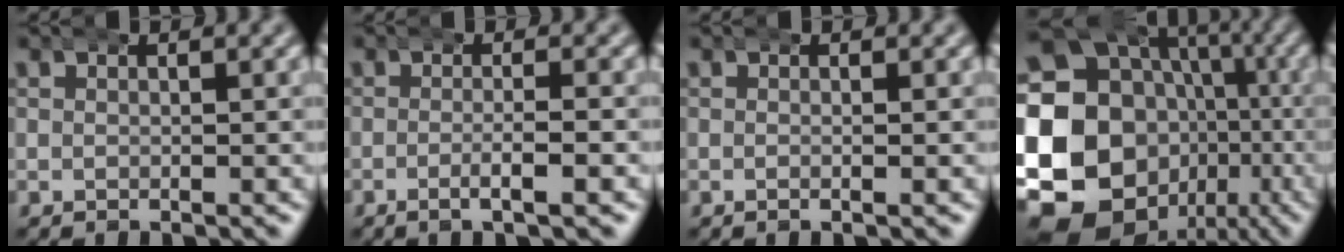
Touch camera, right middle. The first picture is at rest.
{"total": 2.2, "force": [-1.2, 0.0, 1.8], "torque": [-0.041, -0.006, -0.021]}
{"total": 0.5, "force": [-0.2, -0.2, 0.5], "torque": [-0.008, -0.001, -0.005]}
{"total": 23.8, "force": [-3.2, 20.1, 12.3], "torque": [-0.286, -0.065, -0.042]}